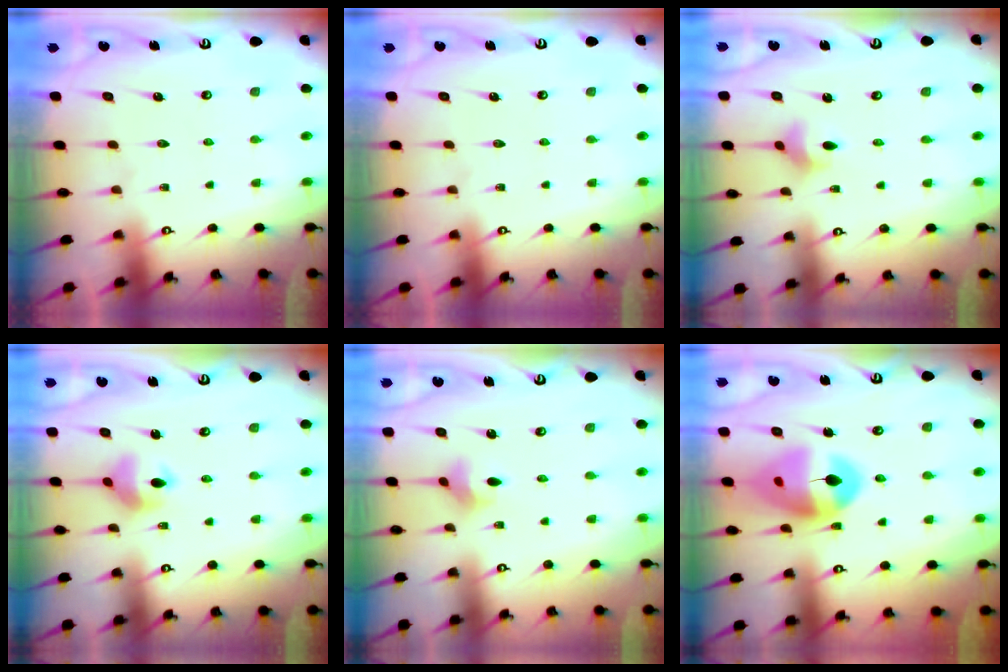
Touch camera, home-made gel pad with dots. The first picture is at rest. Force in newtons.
{"total": 0.0}
{"total": 3.7, "press": 3.6, "slide": 0.6}
{"total": 8.6, "press": 8.1, "slide": 3.0}
{"total": 2.8, "press": 2.8, "slide": 0.1}
{"total": 14.3, "press": 14.2, "slide": 2.0}